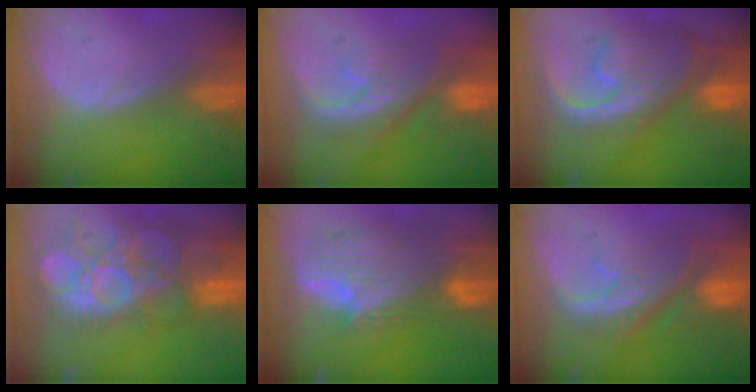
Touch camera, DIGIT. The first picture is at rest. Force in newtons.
{"total": 8.0, "press": 7.9, "slide": 1.2}
{"total": 12.4, "press": 10.6, "slide": 6.4}
{"total": 14.5, "press": 12.8, "slide": 6.9}
{"total": 12.0, "press": 10.2, "slide": 6.3}
{"total": 9.8, "press": 9.0, "slide": 4.1}